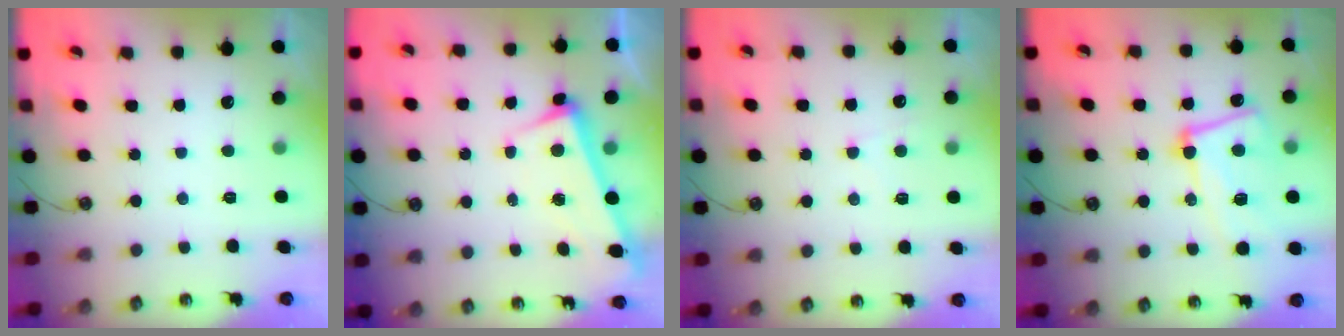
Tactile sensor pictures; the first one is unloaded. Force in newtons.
{"total": 3.3, "press": 3.2, "slide": 1.0}
{"total": 5.4, "press": 5.4, "slide": 0.5}
{"total": 14.7, "press": 14.5, "slide": 2.0}